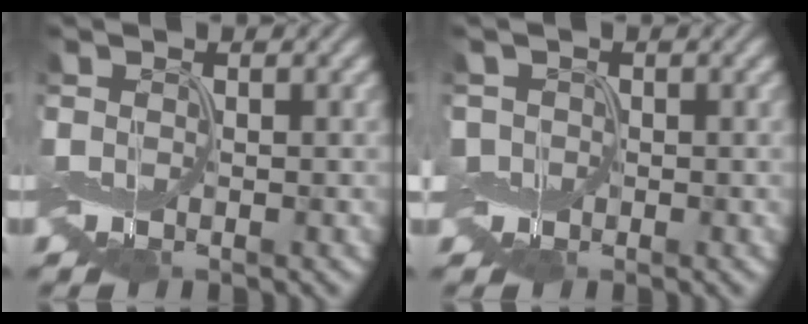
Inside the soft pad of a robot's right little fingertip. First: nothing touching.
{"total": 1.2, "force": [-0.3, 1.2, 0.1], "torque": [-0.010, 0.005, -0.007]}